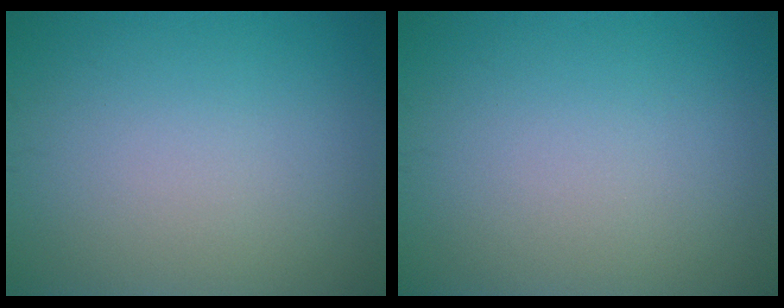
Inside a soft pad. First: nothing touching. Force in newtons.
{"total": 0.0}